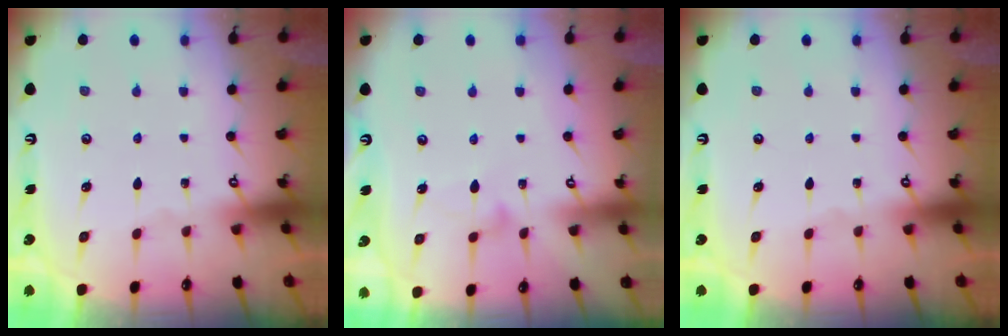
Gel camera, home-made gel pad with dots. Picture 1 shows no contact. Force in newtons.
{"total": 8.7, "press": 8.6, "slide": 0.5}
{"total": 0.0}